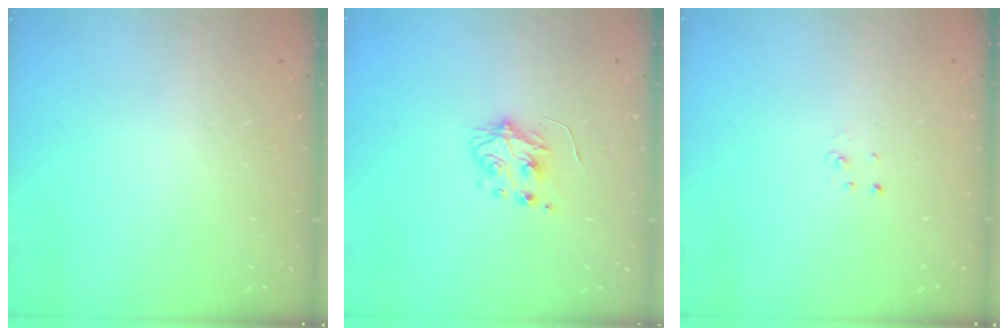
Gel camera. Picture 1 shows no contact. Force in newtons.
{"total": 5.9, "press": 5.9, "slide": 0.6}
{"total": 2.0, "press": 2.0, "slide": 0.2}